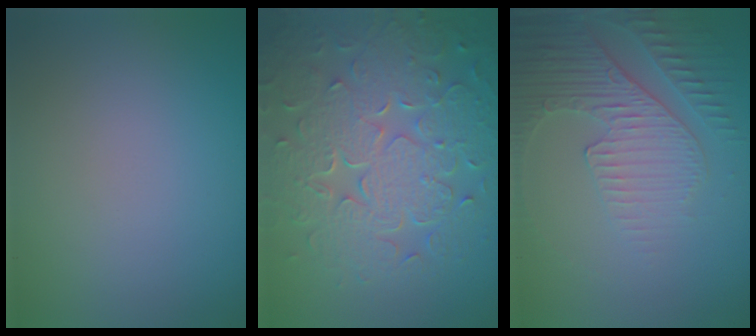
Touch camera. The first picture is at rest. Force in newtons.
{"total": 8.5, "press": 6.1, "slide": 5.9}
{"total": 4.0, "press": 3.9, "slide": 1.0}